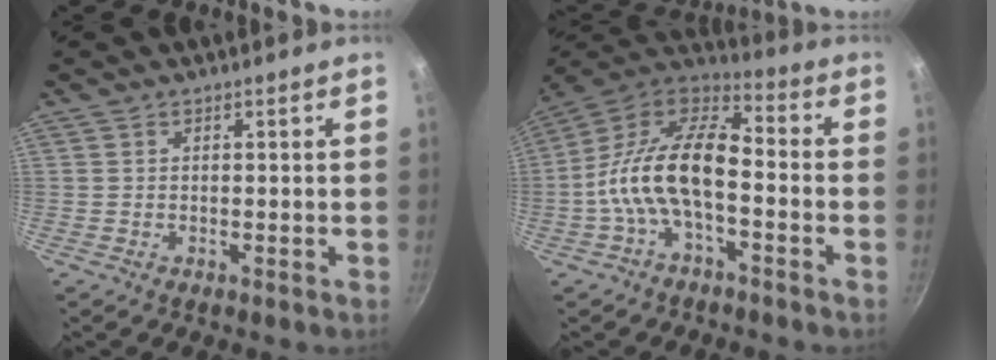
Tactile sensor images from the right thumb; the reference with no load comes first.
{"total": 16.0, "force": [-3.6, 7.7, 13.5], "torque": [-0.245, 0.051, -0.086]}